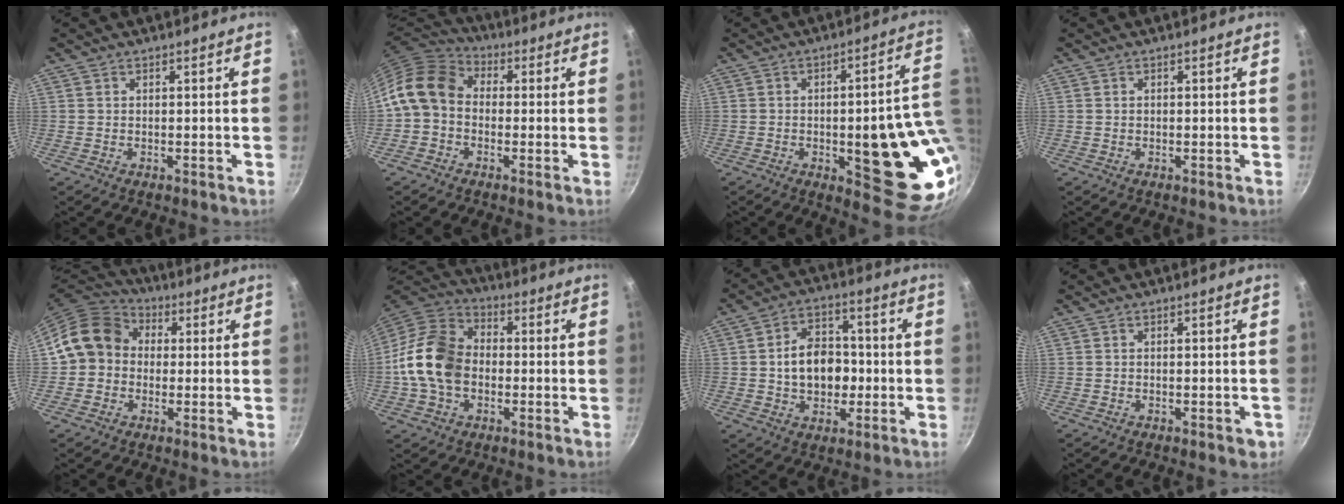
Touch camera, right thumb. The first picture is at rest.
{"total": 11.3, "force": [-0.5, 9.0, 6.8], "torque": [-0.111, 0.035, -0.032]}
{"total": 20.8, "force": [-2.1, 7.0, 19.5], "torque": [-0.195, -0.004, -0.024]}
{"total": 0.0}
{"total": 12.1, "force": [0.8, 10.4, 6.1], "torque": [-0.075, 0.030, -0.006]}
{"total": 15.2, "force": [-1.7, 11.1, 10.2], "torque": [-0.167, 0.030, -0.049]}
{"total": 11.4, "force": [-0.8, 8.4, 7.6], "torque": [-0.093, 0.020, -0.015]}
{"total": 2.2, "force": [-1.0, 1.0, 1.6], "torque": [-0.017, 0.008, -0.009]}